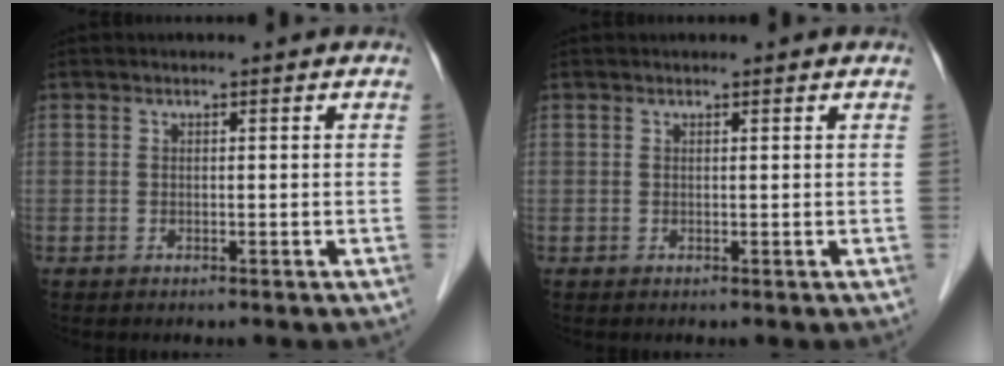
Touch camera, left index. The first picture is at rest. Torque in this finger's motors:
{"motor_torque": [0.43, -0.78, -0.16, 0.04]}